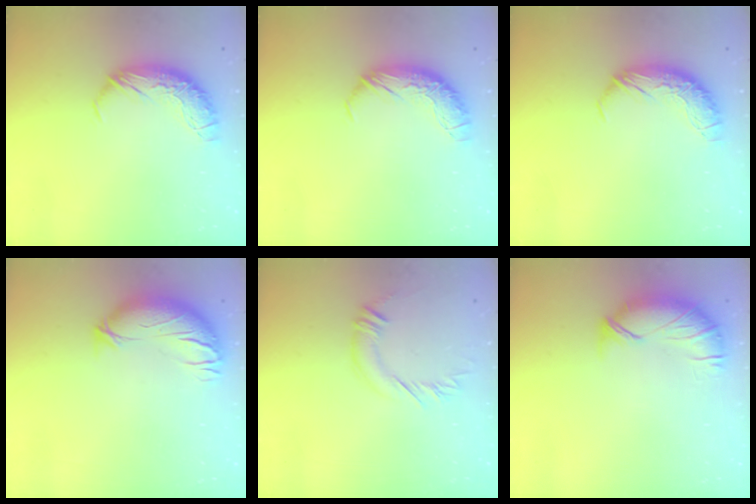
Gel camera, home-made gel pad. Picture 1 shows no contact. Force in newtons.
{"total": 0.0}
{"total": 0.0}
{"total": 3.5, "press": 2.7, "slide": 2.2}
{"total": 2.8, "press": 2.8, "slide": 0.2}
{"total": 2.5, "press": 1.9, "slide": 1.7}